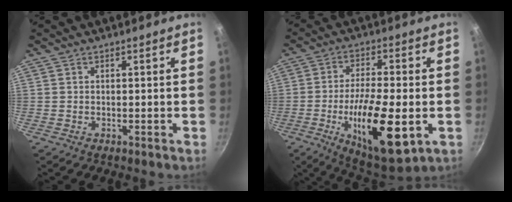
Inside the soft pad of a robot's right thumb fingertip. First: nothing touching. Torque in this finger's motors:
{"motor_torque": [-0.04, 1.11, 1.55, -0.22, 0.30]}